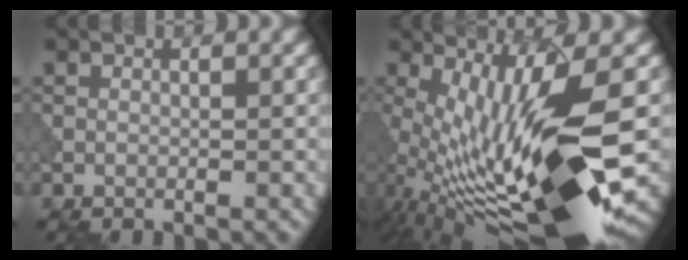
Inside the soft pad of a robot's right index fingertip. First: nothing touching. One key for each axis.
{"total": 14.2, "fx": -2.1, "fy": 3.3, "fz": 13.6, "tx": -0.232, "ty": -0.007, "tz": -0.031}